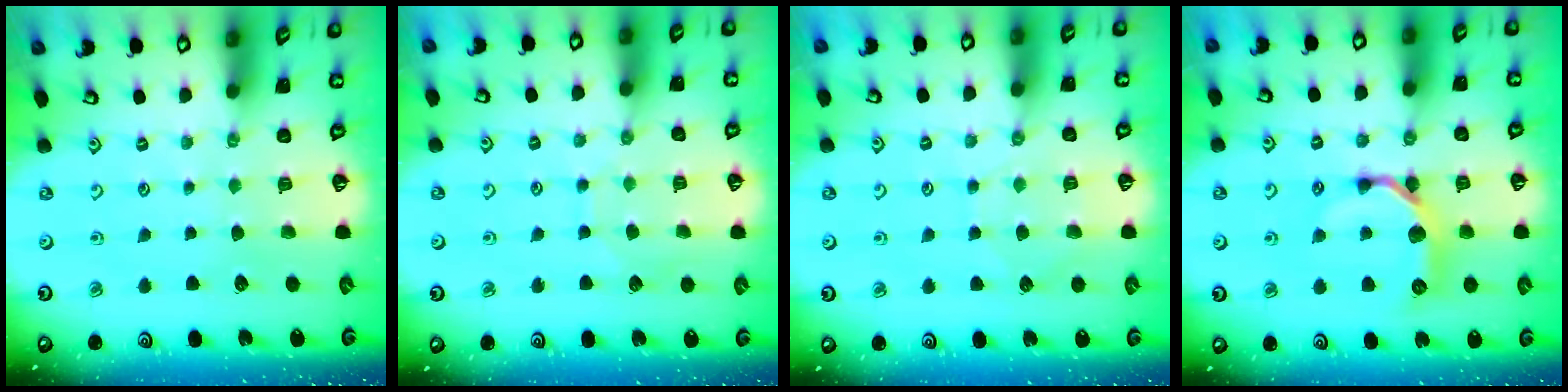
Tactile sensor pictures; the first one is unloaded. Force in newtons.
{"total": 5.8, "press": 5.8, "slide": 0.4}
{"total": 5.4, "press": 5.4, "slide": 0.7}
{"total": 11.3, "press": 11.3, "slide": 0.6}